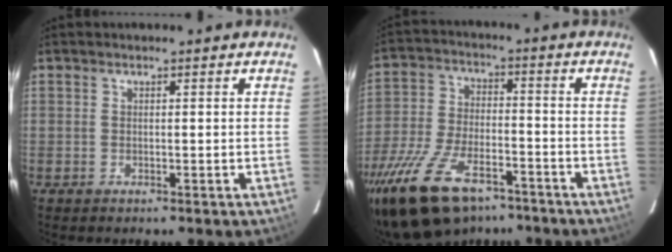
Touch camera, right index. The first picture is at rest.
{"total": 19.6, "force": [-13.8, 8.9, 10.8], "torque": [-0.229, -0.031, -0.236]}